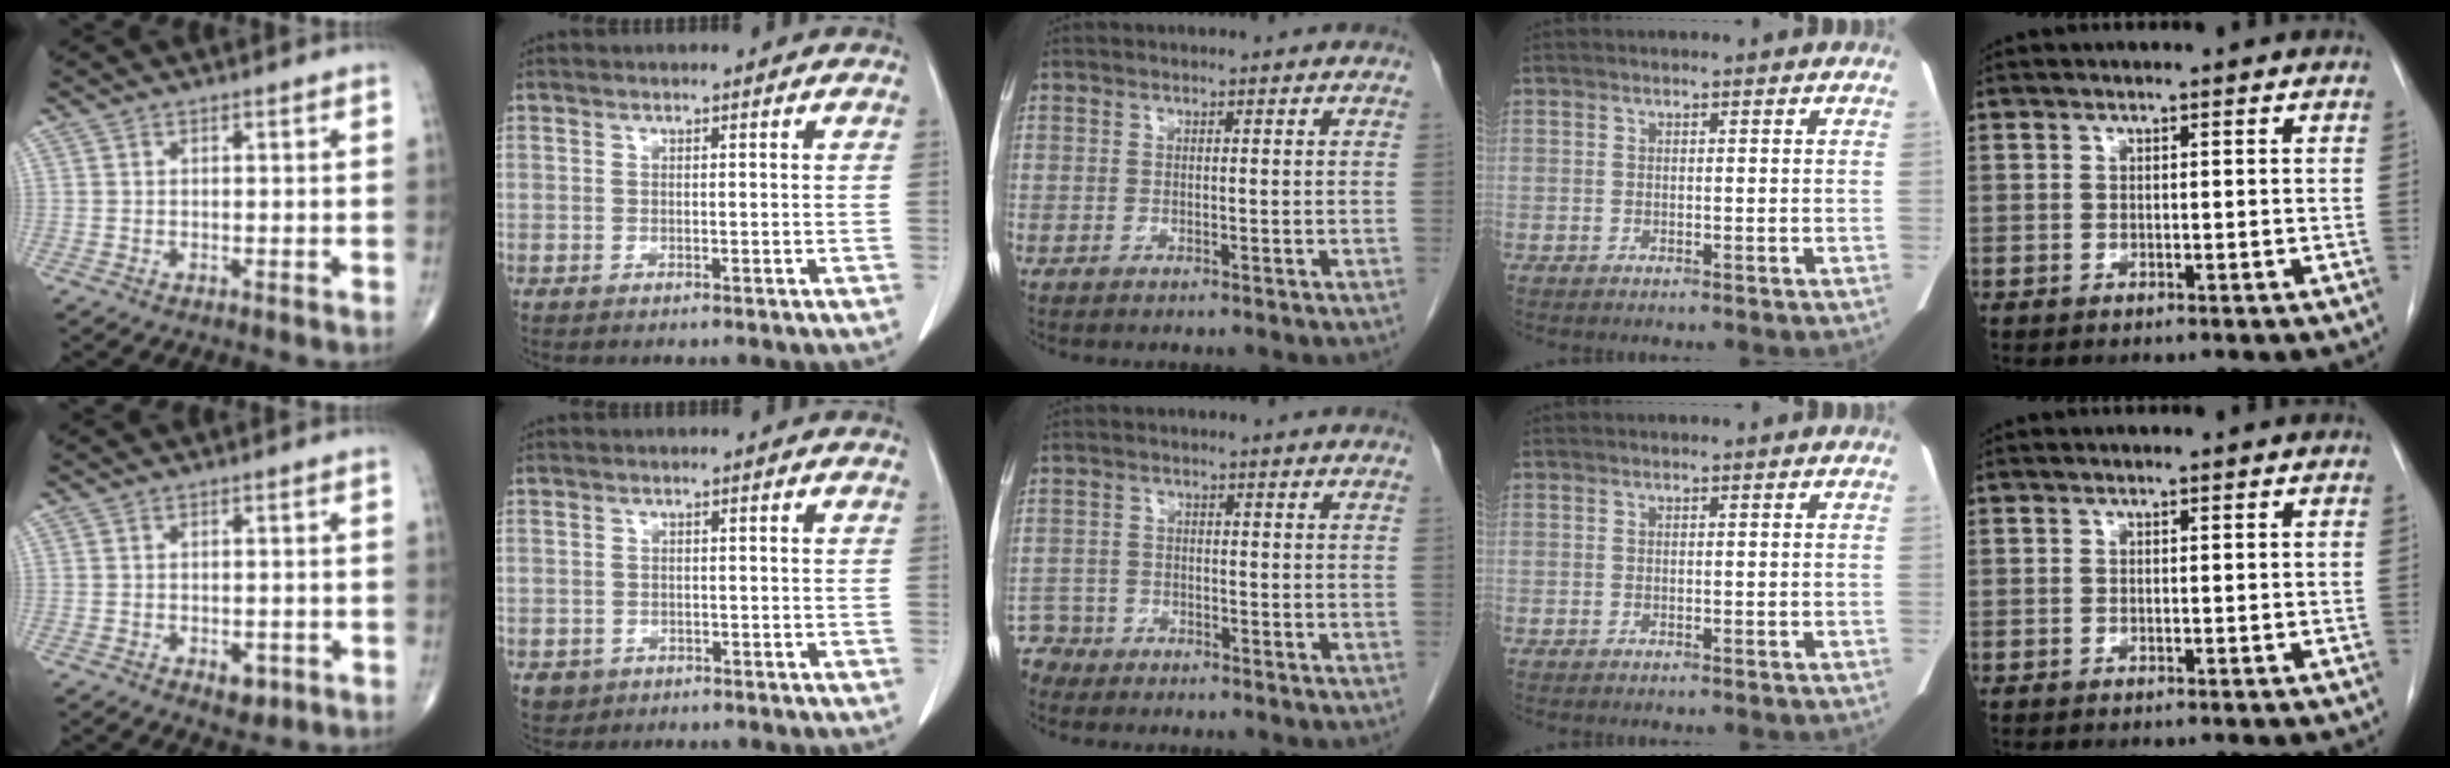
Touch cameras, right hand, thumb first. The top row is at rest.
{"thumb": {"total": 3.1, "force": [-1.3, 1.8, 2.2], "torque": [-0.020, 0.001, -0.011]}, "index": {"total": 2.2, "force": [-1.0, 2.0, 0.3], "torque": [-0.006, 0.004, -0.009]}, "middle": {"total": 3.7, "force": [-3.3, 1.4, -0.9], "torque": [0.019, 0.000, -0.066]}}